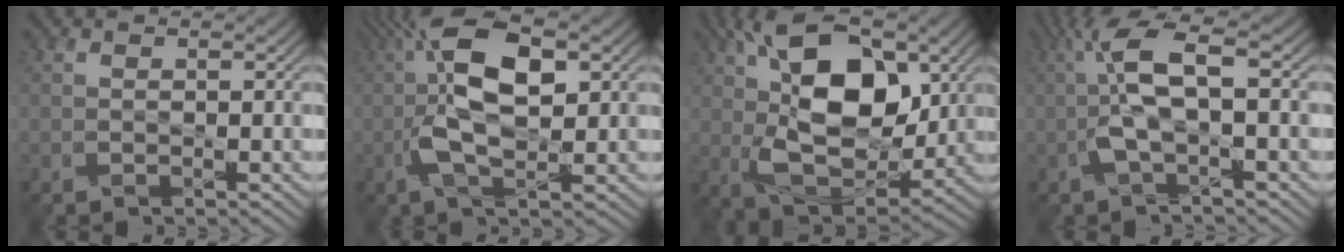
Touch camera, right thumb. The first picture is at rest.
{"total": 11.2, "force": [1.2, 4.3, 10.3], "torque": [-0.207, 0.020, 0.012]}
{"total": 15.8, "force": [4.3, 8.7, 12.4], "torque": [-0.230, 0.011, 0.068]}
{"total": 7.5, "force": [-0.1, 2.0, 7.2], "torque": [-0.156, 0.022, -0.012]}